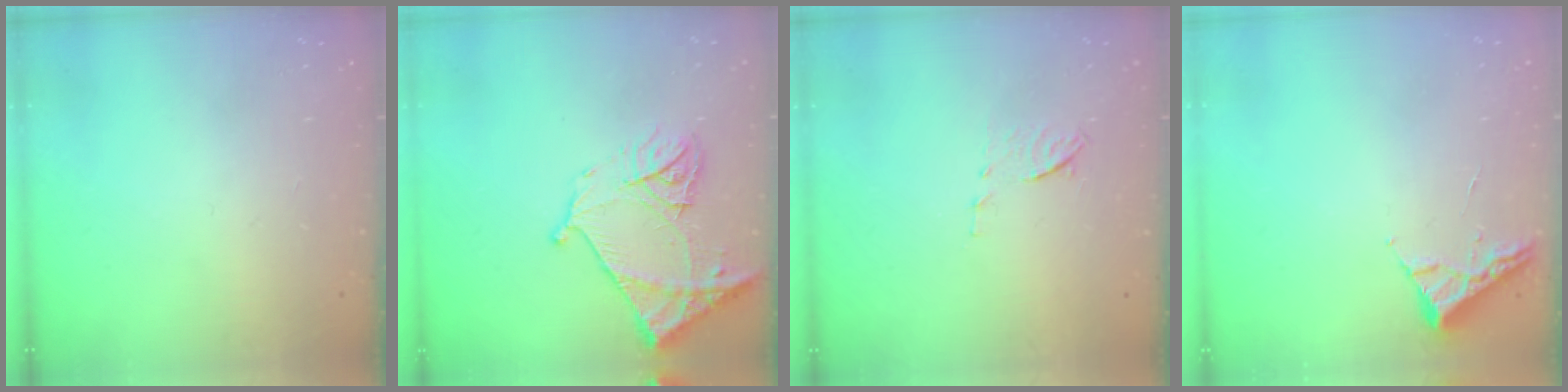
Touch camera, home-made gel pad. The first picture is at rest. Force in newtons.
{"total": 15.0, "press": 14.9, "slide": 1.6}
{"total": 6.2, "press": 6.1, "slide": 1.0}
{"total": 2.6, "press": 2.6, "slide": 0.3}